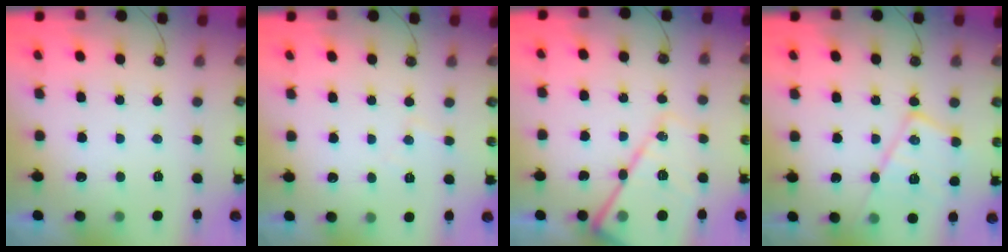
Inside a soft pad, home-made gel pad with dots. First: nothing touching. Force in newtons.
{"total": 4.4, "press": 4.3, "slide": 0.6}
{"total": 17.2, "press": 17.1, "slide": 1.5}
{"total": 15.2, "press": 15.2, "slide": 0.8}